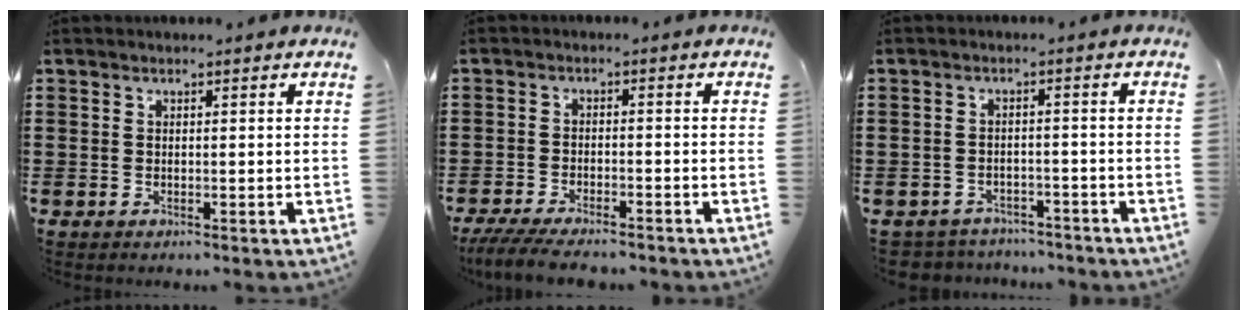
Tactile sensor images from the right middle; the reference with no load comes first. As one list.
[{"total": 4.3, "force": [-4.0, 0.4, 1.6], "torque": [-0.046, -0.013, -0.083]}, {"total": 2.8, "force": [-2.8, 0.5, -0.4], "torque": [-0.003, 0.001, -0.063]}]